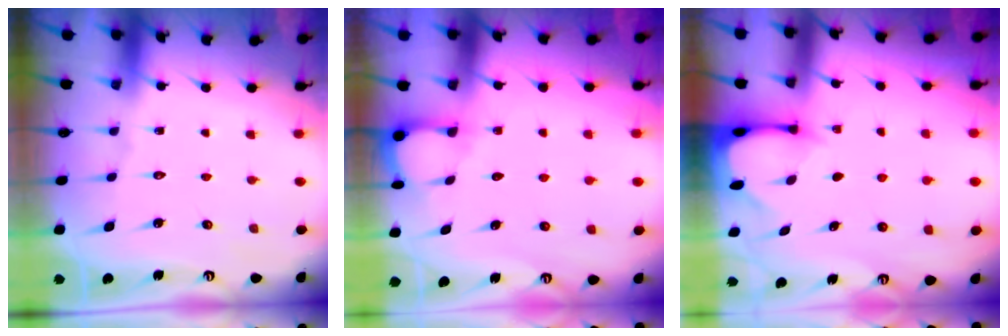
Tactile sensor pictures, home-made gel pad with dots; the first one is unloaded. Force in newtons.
{"total": 4.6, "press": 4.6, "slide": 0.4}
{"total": 2.5, "press": 2.5, "slide": 0.3}